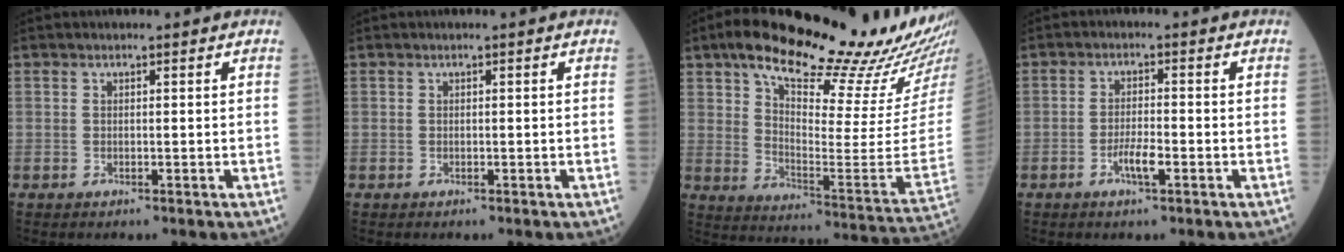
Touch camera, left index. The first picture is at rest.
{"total": 0.0}
{"total": 27.1, "force": [22.7, 2.2, 14.6], "torque": [-0.233, -0.064, 0.304]}
{"total": 3.2, "force": [-1.5, 0.6, 2.8], "torque": [-0.057, 0.000, -0.029]}